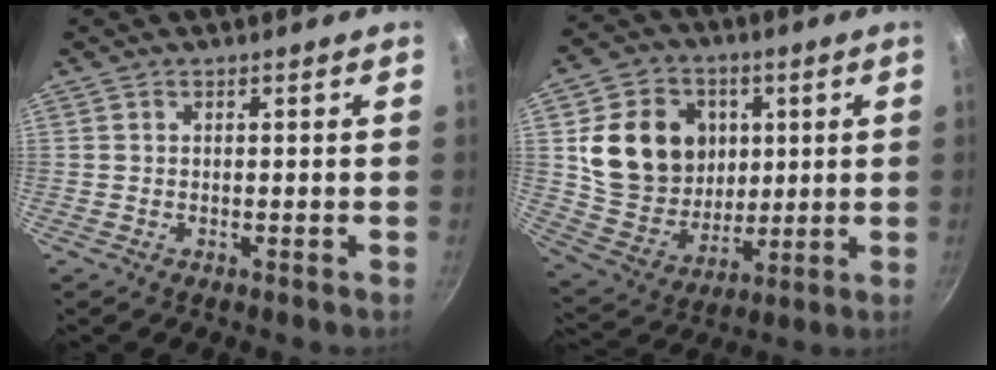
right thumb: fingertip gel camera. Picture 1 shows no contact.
{"total": 18.8, "force": [3.8, 15.6, 9.8], "torque": [-0.146, -0.008, 0.079]}